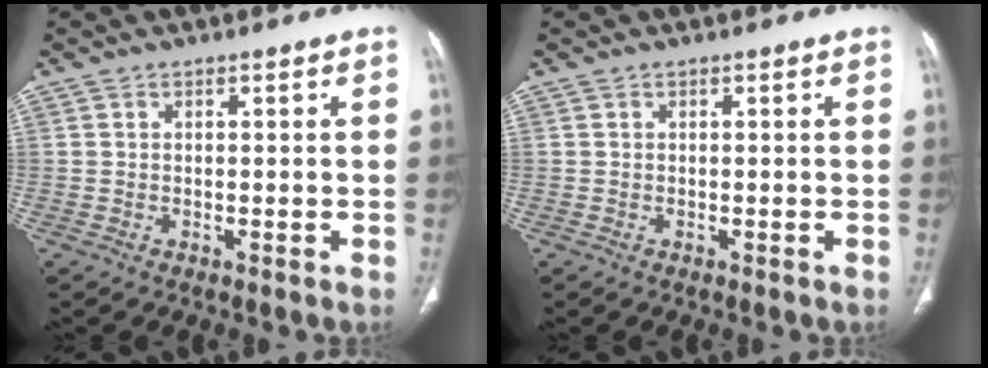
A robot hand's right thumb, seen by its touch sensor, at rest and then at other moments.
{"total": 0.0}